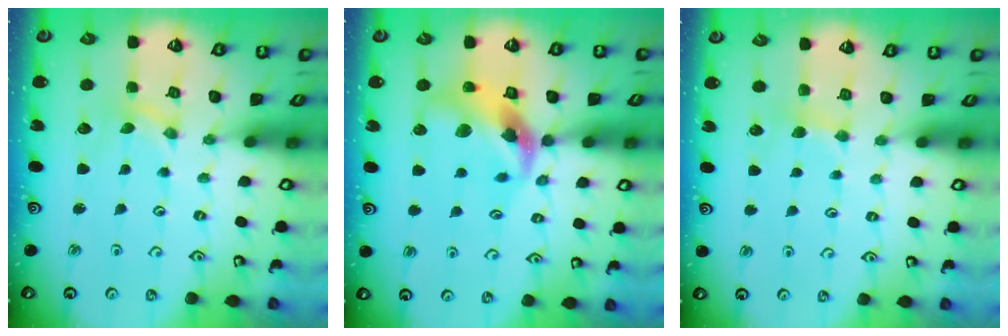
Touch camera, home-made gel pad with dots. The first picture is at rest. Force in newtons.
{"total": 12.9, "press": 12.7, "slide": 1.7}
{"total": 3.3, "press": 3.3, "slide": 0.5}